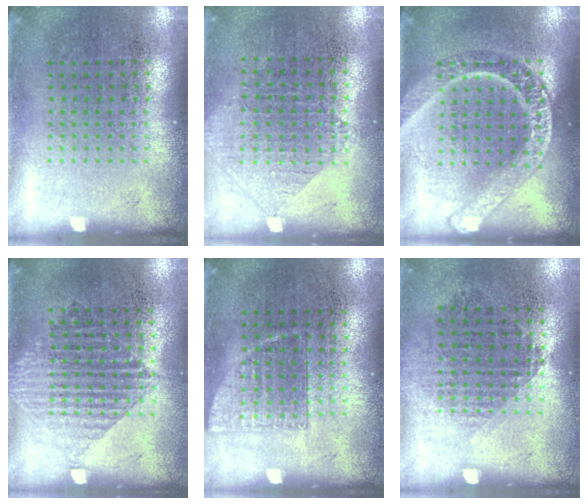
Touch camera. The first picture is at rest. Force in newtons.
{"total": 0.9, "press": 0.9, "slide": 0.3}
{"total": 3.3, "press": 3.3, "slide": 0.4}
{"total": 1.2, "press": 1.0, "slide": 0.6}
{"total": 0.7, "press": 0.7, "slide": 0.2}
{"total": 0.9, "press": 0.8, "slide": 0.4}